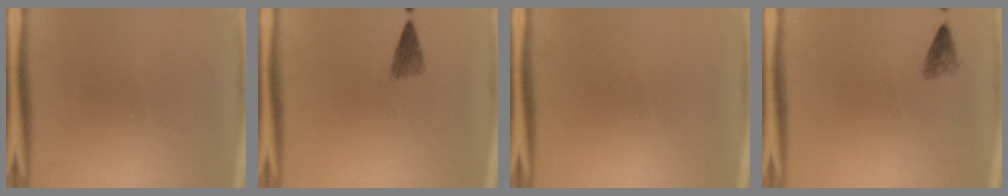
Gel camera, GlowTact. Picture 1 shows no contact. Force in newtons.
{"total": 2.2}
{"total": 0.5}
{"total": 1.7}